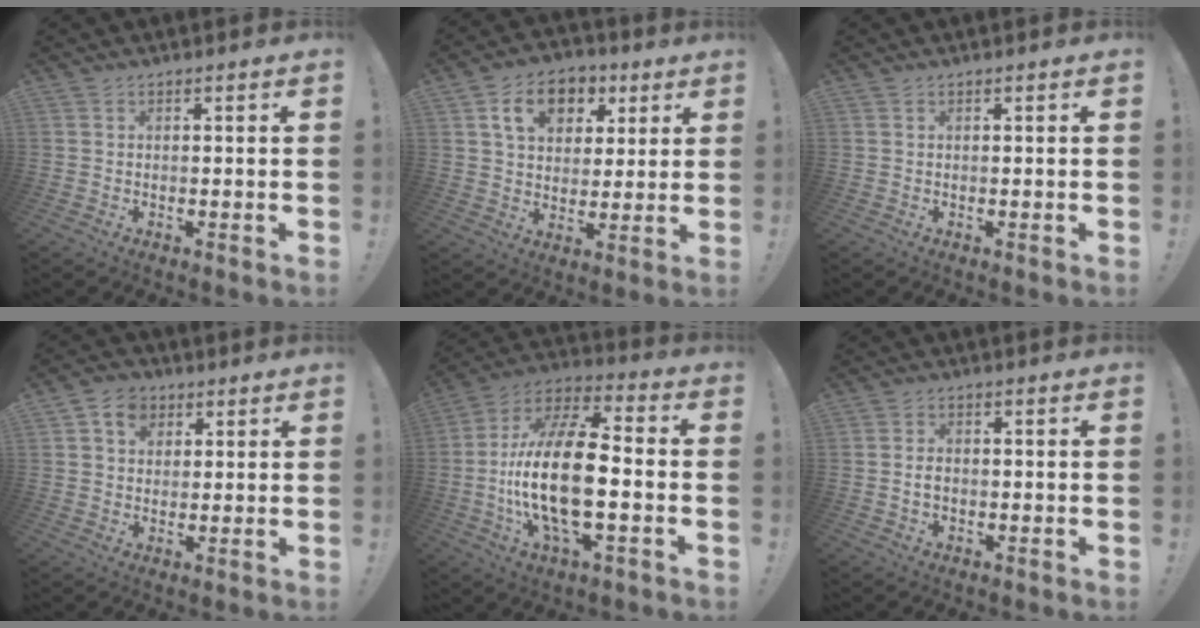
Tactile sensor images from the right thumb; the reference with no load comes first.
{"total": 11.9, "force": [5.2, 8.6, 6.3], "torque": [-0.100, -0.008, 0.097]}
{"total": 0.0}
{"total": 6.8, "force": [2.9, 5.5, 2.8], "torque": [-0.042, -0.002, 0.054]}
{"total": 22.5, "force": [-3.4, 9.0, 20.3], "torque": [-0.414, 0.010, -0.062]}
{"total": 2.6, "force": [-0.6, 1.7, 1.9], "torque": [-0.030, 0.005, -0.010]}